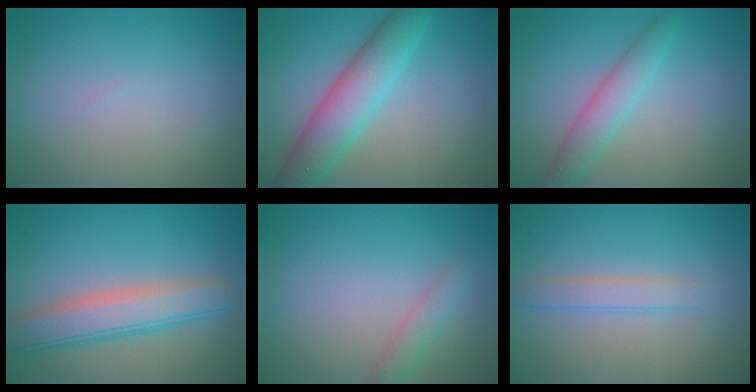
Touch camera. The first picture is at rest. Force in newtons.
{"total": 5.7, "press": 5.7, "slide": 0.1}
{"total": 2.9, "press": 2.9, "slide": 0.0}
{"total": 5.1, "press": 5.1, "slide": 0.2}
{"total": 1.7, "press": 1.7, "slide": 0.0}
{"total": 1.8, "press": 1.8, "slide": 0.1}